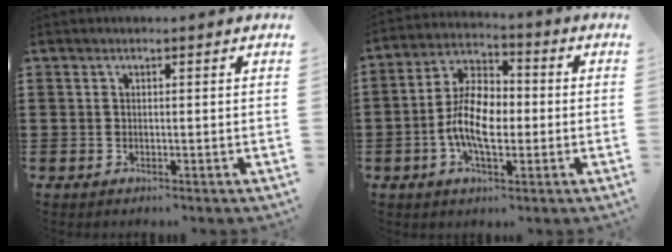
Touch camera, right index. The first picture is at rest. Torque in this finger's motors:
{"motor_torque": [2.14, 0.00, 1.05, 0.17]}